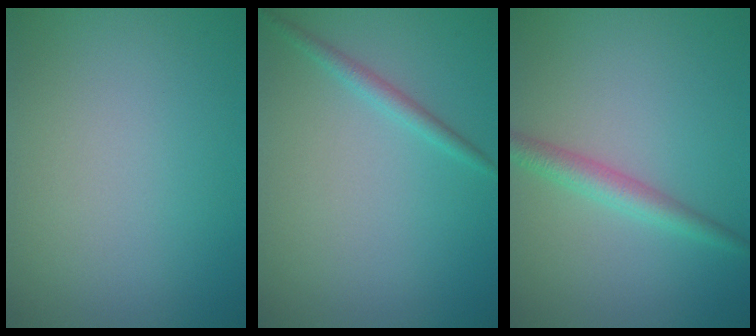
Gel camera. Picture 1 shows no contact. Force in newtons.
{"total": 1.4, "press": 1.4, "slide": 0.0}
{"total": 2.5, "press": 2.5, "slide": 0.1}